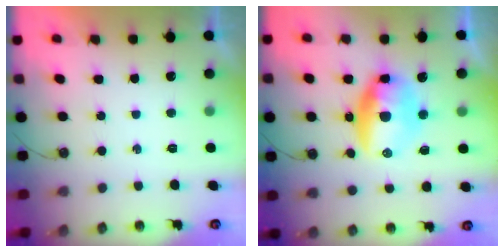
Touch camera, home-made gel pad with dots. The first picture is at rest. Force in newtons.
{"total": 11.6, "press": 11.5, "slide": 0.9}